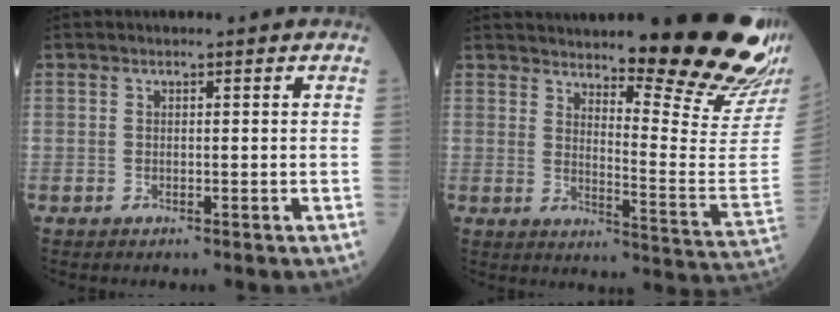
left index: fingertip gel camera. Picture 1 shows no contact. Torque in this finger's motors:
{"motor_torque": [1.03, -1.11, 0.35, 0.12]}